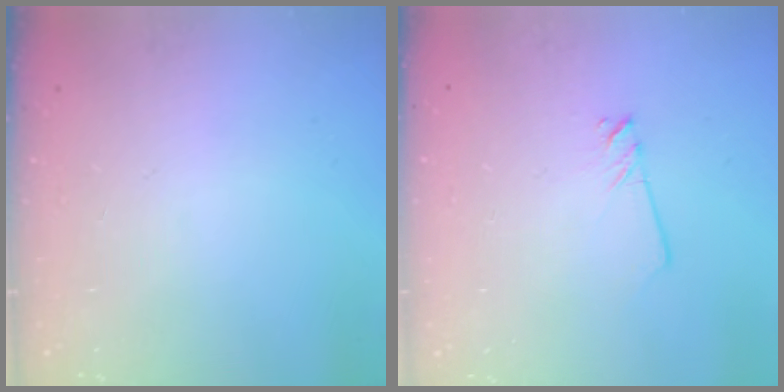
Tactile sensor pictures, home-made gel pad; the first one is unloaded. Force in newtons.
{"total": 2.6, "press": 2.5, "slide": 0.2}